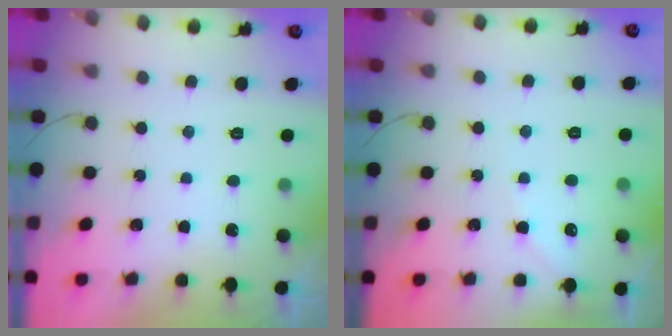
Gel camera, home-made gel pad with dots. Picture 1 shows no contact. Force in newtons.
{"total": 3.7, "press": 3.7, "slide": 0.6}